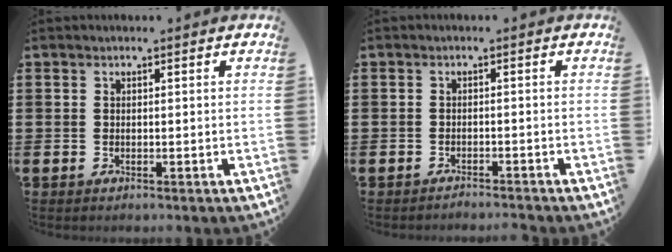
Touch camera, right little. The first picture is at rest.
{"total": 1.2, "force": [-1.2, -0.1, -0.1], "torque": [-0.001, 0.002, -0.025]}